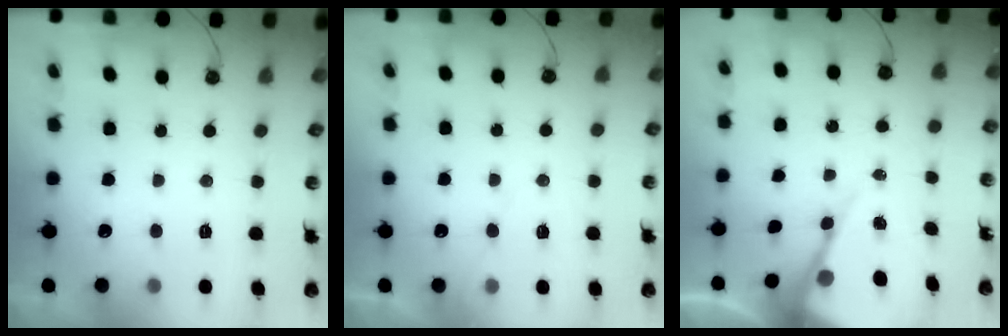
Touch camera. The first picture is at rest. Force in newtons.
{"total": 5.7, "press": 5.7, "slide": 0.9}
{"total": 10.1, "press": 10.1, "slide": 0.9}